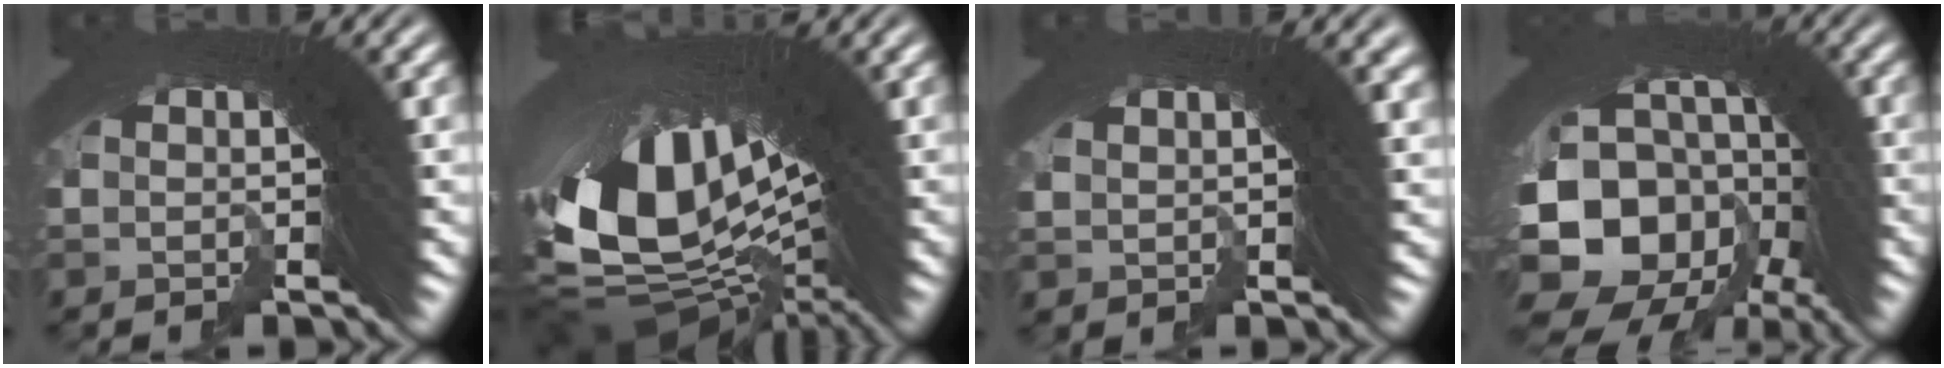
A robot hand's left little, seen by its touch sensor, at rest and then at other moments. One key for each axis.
{"total": 19.2, "fx": -1.0, "fy": 11.3, "fz": 15.5, "tx": -0.293, "ty": -0.056, "tz": 0.020}
{"total": 2.4, "fx": 1.8, "fy": -0.6, "fz": 1.5, "tx": 0.000, "ty": 0.015, "tz": 0.029}
{"total": 16.4, "fx": -2.6, "fy": 12.0, "fz": 10.9, "tx": -0.218, "ty": -0.055, "tz": -0.020}